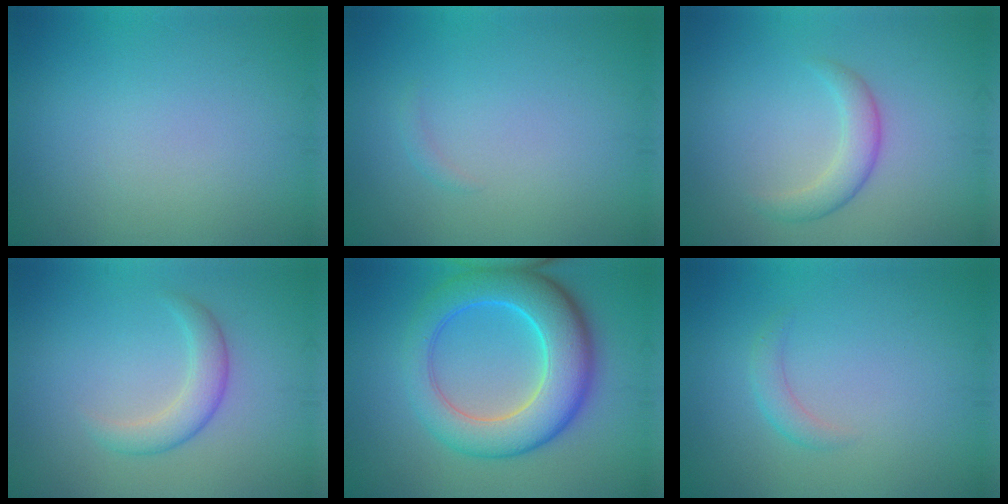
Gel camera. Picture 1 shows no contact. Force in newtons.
{"total": 0.6, "press": 0.6, "slide": 0.1}
{"total": 2.5, "press": 2.5, "slide": 0.0}
{"total": 2.5, "press": 2.5, "slide": 0.1}
{"total": 8.9, "press": 8.9, "slide": 0.3}
{"total": 1.4, "press": 1.4, "slide": 0.0}